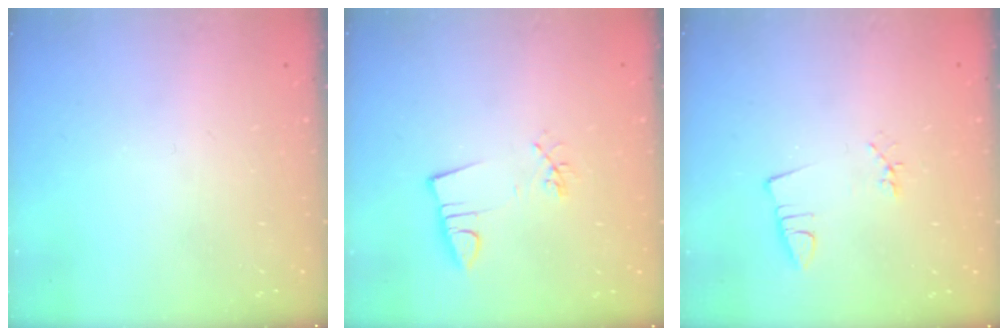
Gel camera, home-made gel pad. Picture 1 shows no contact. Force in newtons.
{"total": 3.0, "press": 1.6, "slide": 2.5}
{"total": 2.0, "press": 1.4, "slide": 1.4}